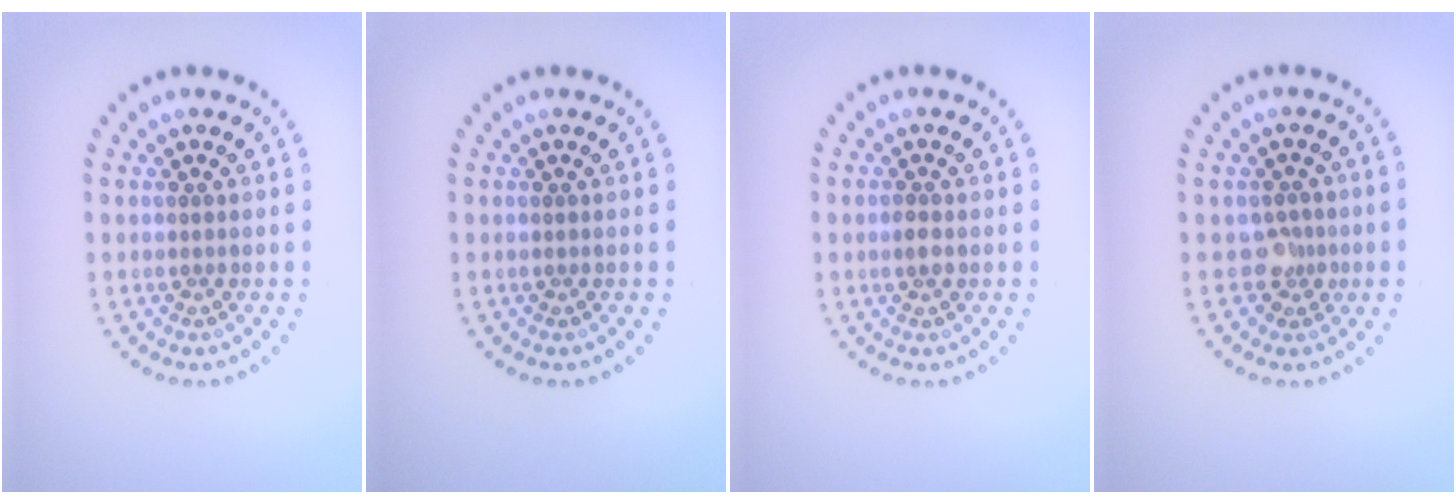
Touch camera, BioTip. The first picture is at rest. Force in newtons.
{"total": 0.0}
{"total": 1.0, "press": 1.0, "slide": 0.0}
{"total": 2.0, "press": 1.5, "slide": 1.3}